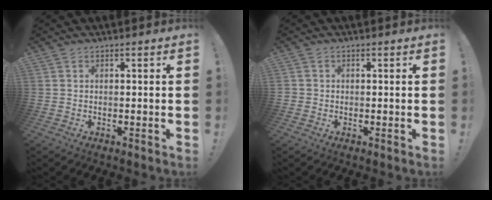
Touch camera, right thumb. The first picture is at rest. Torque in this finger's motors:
{"motor_torque": [0.07, -0.02, -0.07, 0.12, -0.01]}